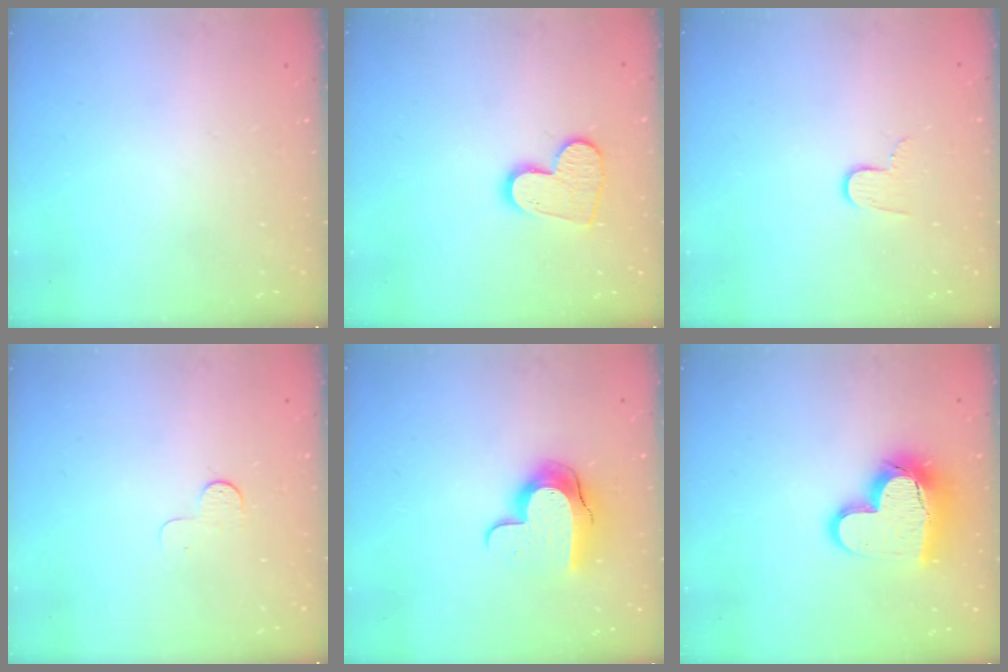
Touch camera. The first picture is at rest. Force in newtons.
{"total": 11.2, "press": 11.2, "slide": 0.9}
{"total": 5.8, "press": 5.8, "slide": 0.6}
{"total": 3.3, "press": 3.3, "slide": 0.4}
{"total": 10.5, "press": 10.5, "slide": 0.9}
{"total": 14.9, "press": 14.9, "slide": 1.2}